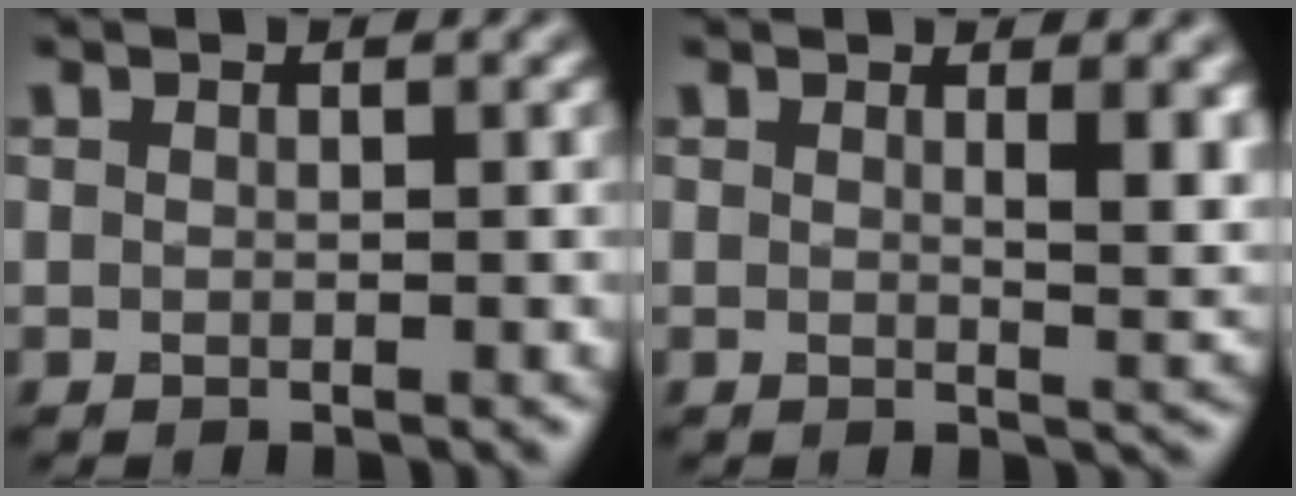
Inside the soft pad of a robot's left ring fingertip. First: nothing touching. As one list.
[{"total": 3.4, "force": [1.4, 1.1, 2.9], "torque": [-0.032, -0.005, 0.022]}]